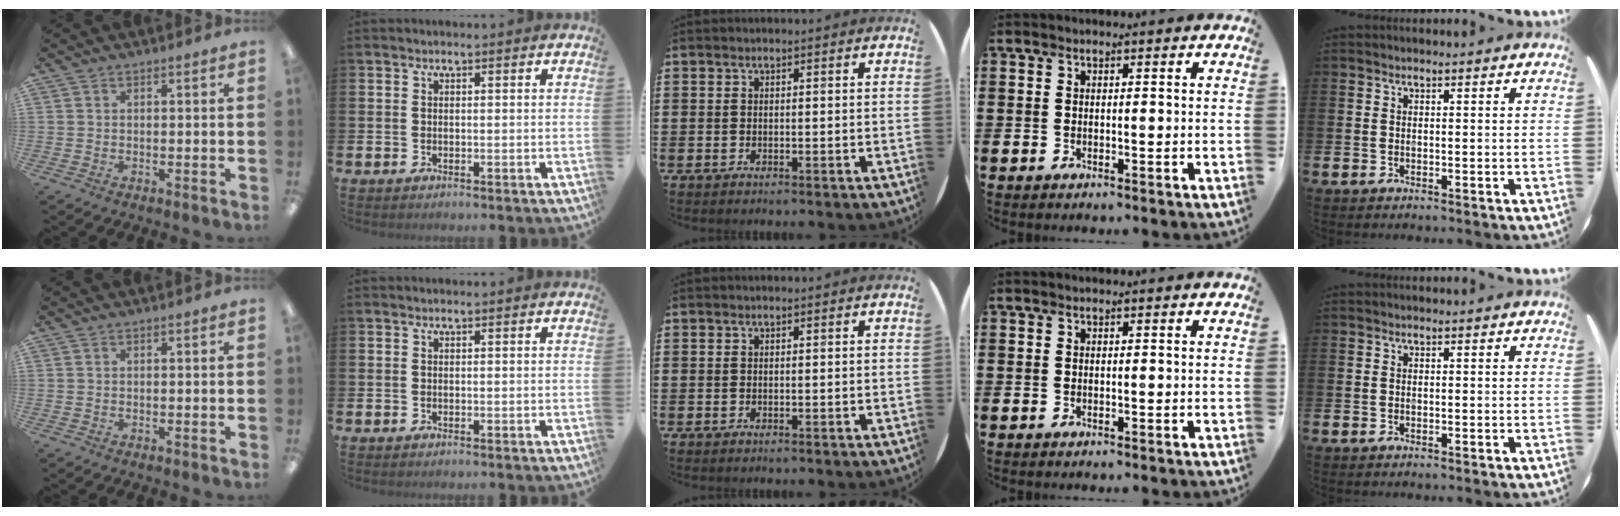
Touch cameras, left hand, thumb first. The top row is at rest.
{}